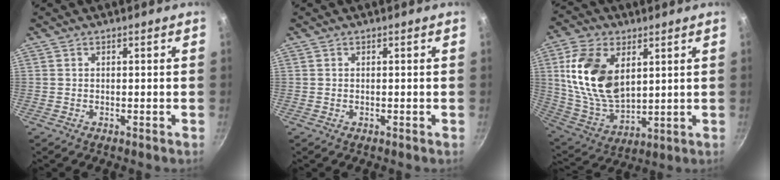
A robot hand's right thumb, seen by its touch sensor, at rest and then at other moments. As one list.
[{"total": 0.0}, {"total": 17.9, "force": [4.9, 10.9, 13.4], "torque": [-0.237, -0.024, 0.106]}]